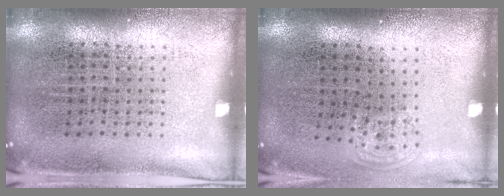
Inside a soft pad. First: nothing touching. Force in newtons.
{"total": 0.8, "press": 0.6, "slide": 0.4}